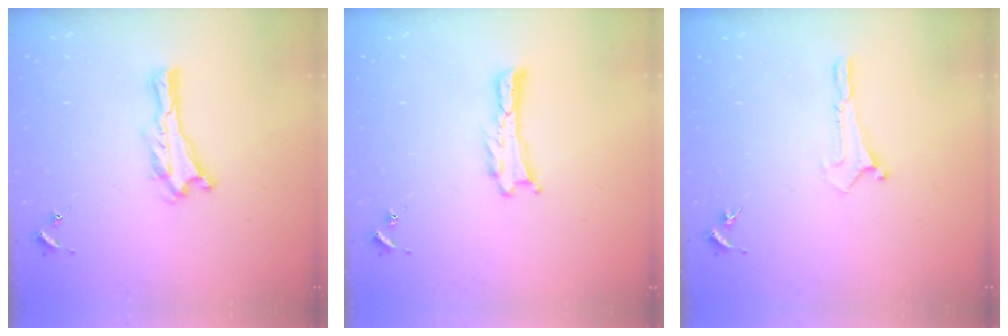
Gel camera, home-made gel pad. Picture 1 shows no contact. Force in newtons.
{"total": 0.0}
{"total": 0.0}